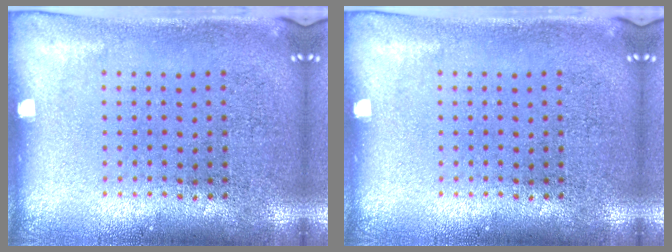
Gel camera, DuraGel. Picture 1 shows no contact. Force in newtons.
{"total": 0.0}